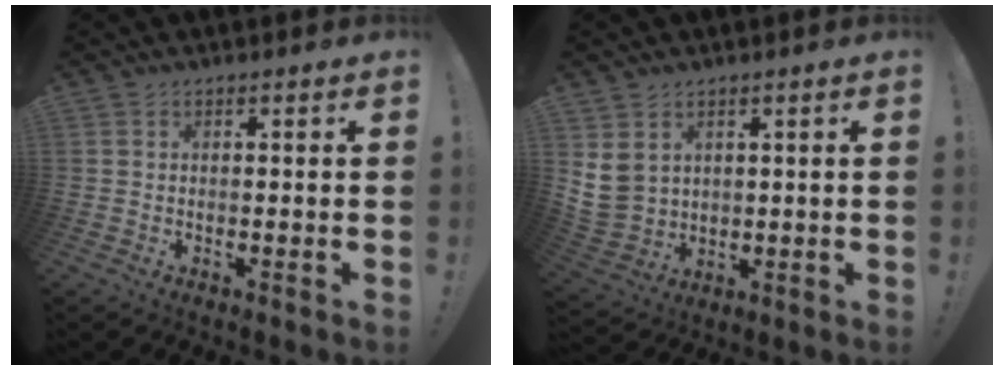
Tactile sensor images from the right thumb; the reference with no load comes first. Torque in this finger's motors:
{"motor_torque": [-0.38, 0.59, 0.45, 0.28, 0.00]}